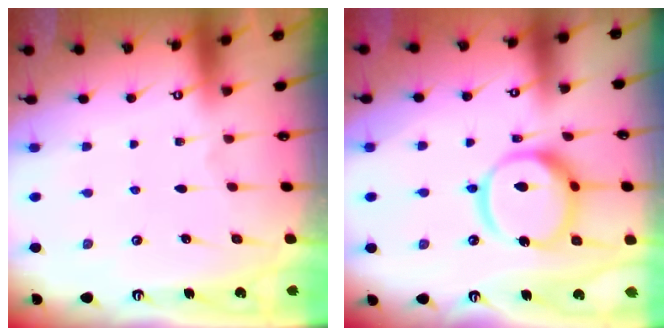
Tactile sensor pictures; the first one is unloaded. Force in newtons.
{"total": 15.0, "press": 14.9, "slide": 1.8}